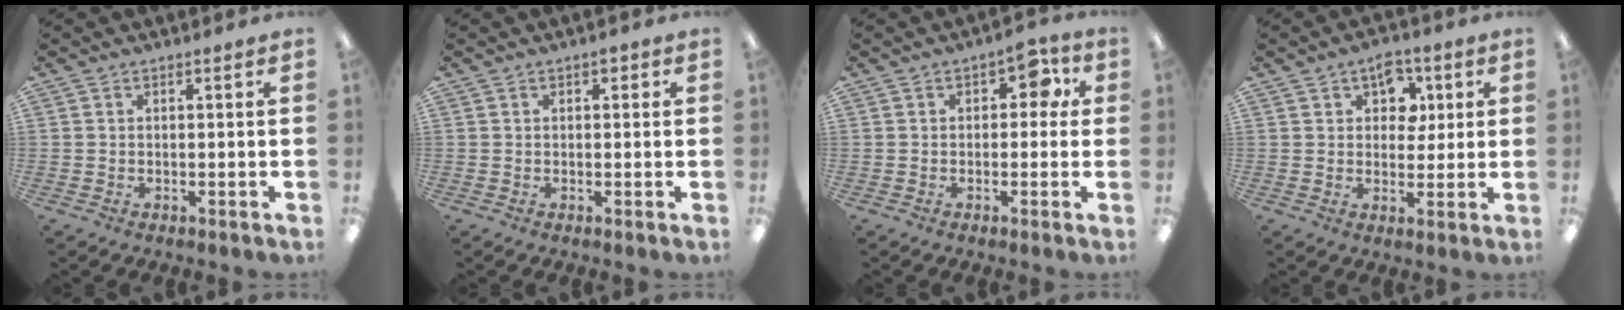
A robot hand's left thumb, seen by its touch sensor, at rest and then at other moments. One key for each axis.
{"total": 1.2, "fx": 0.5, "fy": 0.8, "fz": 0.7, "tx": -0.006, "ty": 0.000, "tz": 0.007}
{"total": 5.3, "fx": 1.5, "fy": 3.3, "fz": 3.8, "tx": -0.048, "ty": 0.002, "tz": 0.018}
{"total": 7.9, "fx": 3.5, "fy": 5.8, "fz": 4.2, "tx": -0.048, "ty": -0.004, "tz": 0.059}